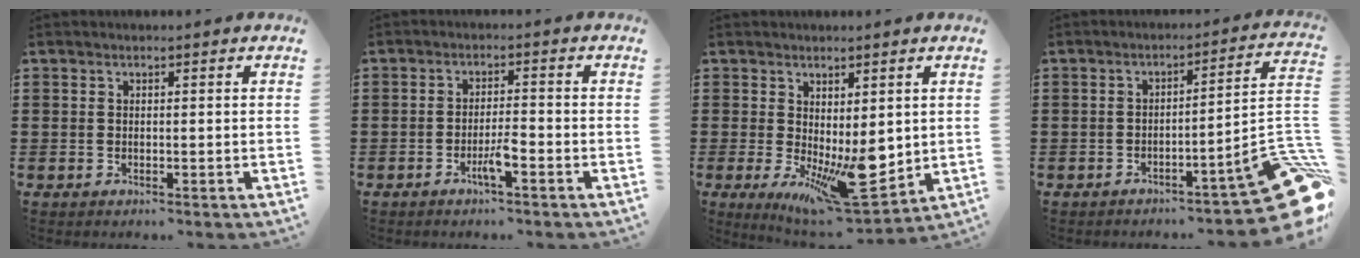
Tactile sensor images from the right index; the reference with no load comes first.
{"total": 3.2, "force": [-1.8, 0.2, 2.7], "torque": [-0.053, -0.001, -0.034]}
{"total": 10.0, "force": [-0.6, 4.1, 9.0], "torque": [-0.136, -0.020, 0.005]}
{"total": 10.3, "force": [-6.4, 2.2, 7.8], "torque": [-0.080, 0.002, -0.119]}